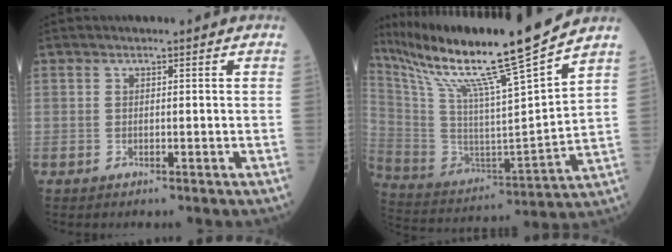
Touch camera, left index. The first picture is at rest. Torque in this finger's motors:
{"motor_torque": [1.10, -1.04, 0.94, 0.21]}